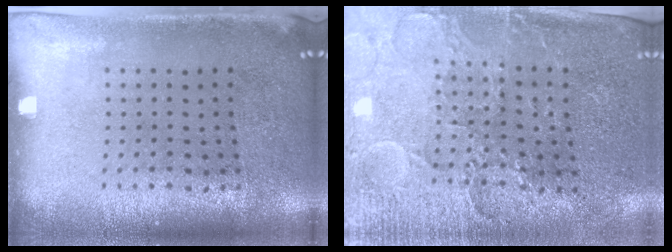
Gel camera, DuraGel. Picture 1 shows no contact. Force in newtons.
{"total": 3.4, "press": 3.3, "slide": 1.0}